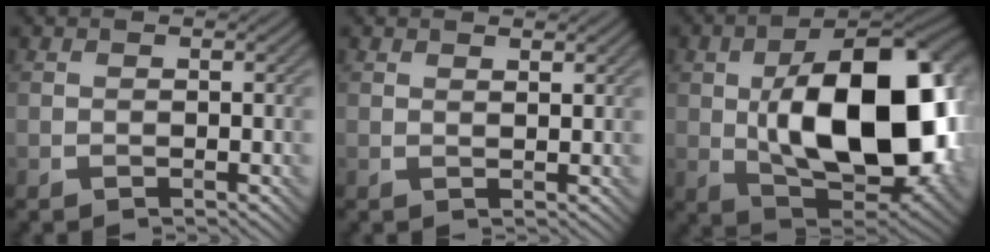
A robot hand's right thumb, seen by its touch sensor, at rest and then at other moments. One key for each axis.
{"total": 1.1, "fx": 0.9, "fy": 0.2, "fz": 0.6, "tx": -0.012, "ty": -0.003, "tz": 0.016}
{"total": 19.1, "fx": 0.0, "fy": 10.8, "fz": 15.8, "tx": -0.251, "ty": -0.006, "tz": 0.010}